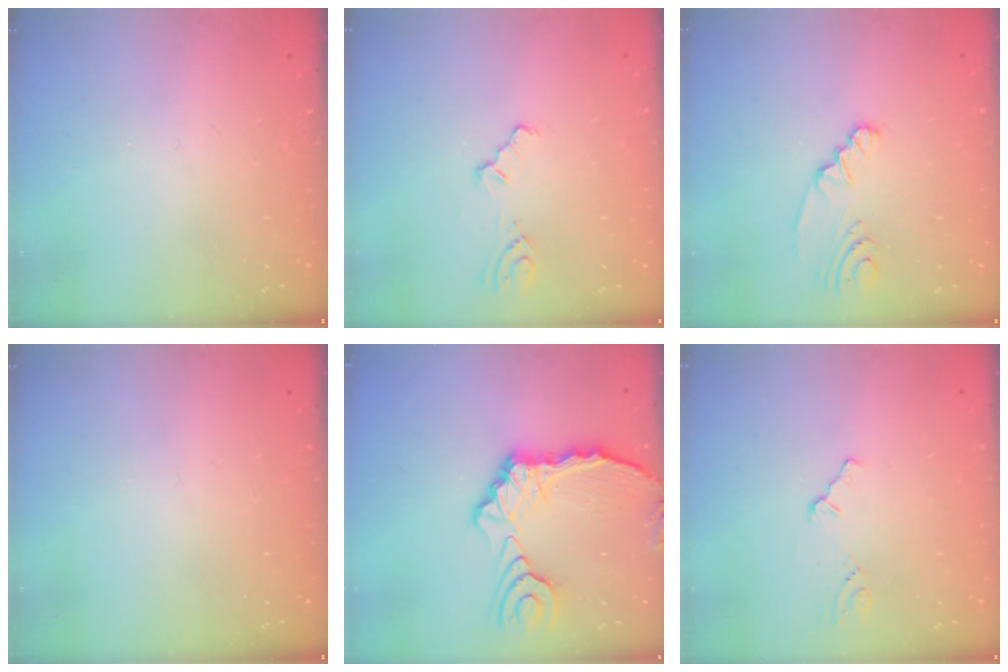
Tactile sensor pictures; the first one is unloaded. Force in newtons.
{"total": 3.0, "press": 2.9, "slide": 0.6}
{"total": 2.8, "press": 2.6, "slide": 1.2}
{"total": 0.0}
{"total": 12.5, "press": 12.4, "slide": 1.9}
{"total": 0.5, "press": 0.5, "slide": 0.1}